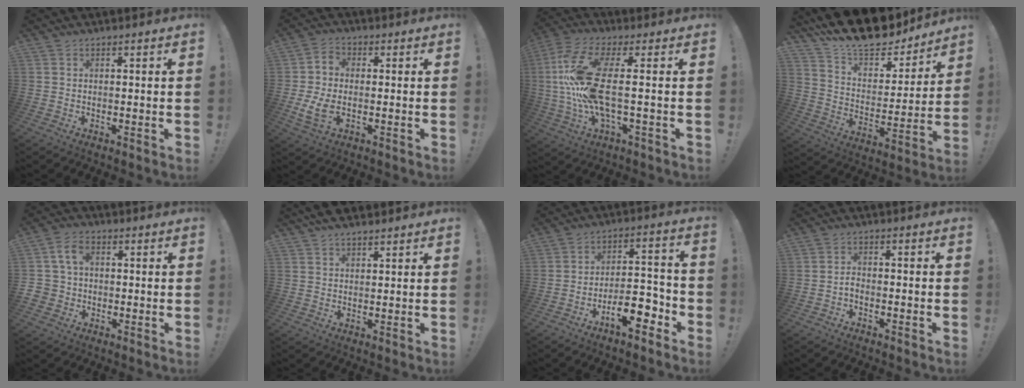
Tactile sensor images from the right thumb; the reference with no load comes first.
{"total": 7.6, "force": [-1.4, 4.5, 5.9], "torque": [-0.119, -0.008, -0.023]}
{"total": 18.0, "force": [0.7, 5.6, 17.1], "torque": [-0.358, -0.015, 0.008]}
{"total": 15.9, "force": [13.8, 5.1, 5.9], "torque": [-0.111, -0.110, 0.243]}
{"total": 7.1, "force": [1.4, 5.7, 4.1], "torque": [-0.091, 0.007, 0.030]}
{"total": 4.2, "force": [3.7, 1.4, 1.5], "torque": [-0.017, -0.021, 0.066]}
{"total": 12.0, "force": [-7.1, 4.6, 8.5], "torque": [-0.113, 0.048, -0.120]}
{"total": 2.3, "force": [-1.5, 0.6, 1.6], "torque": [-0.032, 0.003, -0.029]}